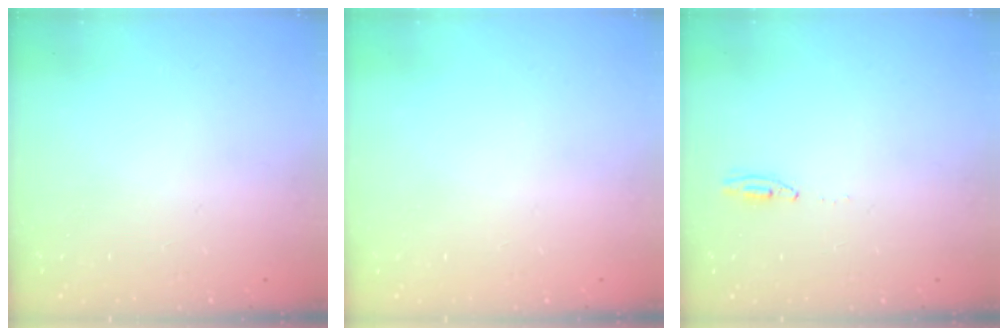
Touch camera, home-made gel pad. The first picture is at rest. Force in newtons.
{"total": 0.0}
{"total": 3.0, "press": 2.8, "slide": 1.2}